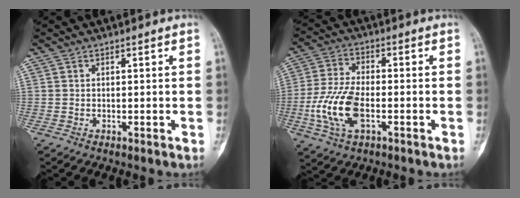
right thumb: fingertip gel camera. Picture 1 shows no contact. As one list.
[{"total": 11.4, "force": [-2.9, 5.6, 9.5], "torque": [-0.209, 0.010, -0.058]}]